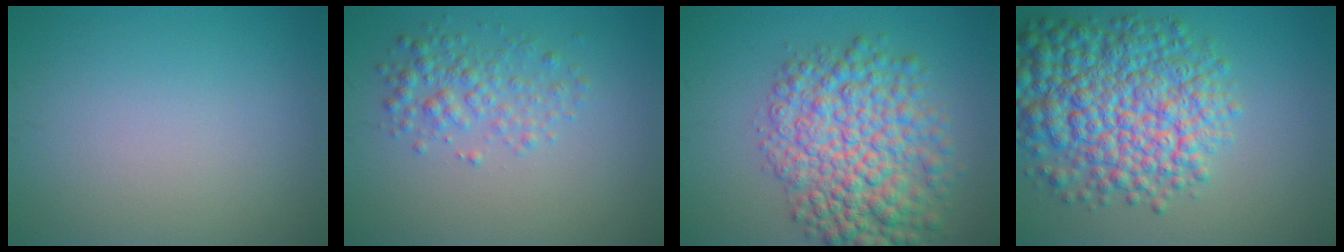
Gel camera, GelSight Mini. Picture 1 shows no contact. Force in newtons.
{"total": 3.0, "press": 3.0, "slide": 0.1}
{"total": 8.8, "press": 8.8, "slide": 0.1}
{"total": 10.8, "press": 10.8, "slide": 0.3}